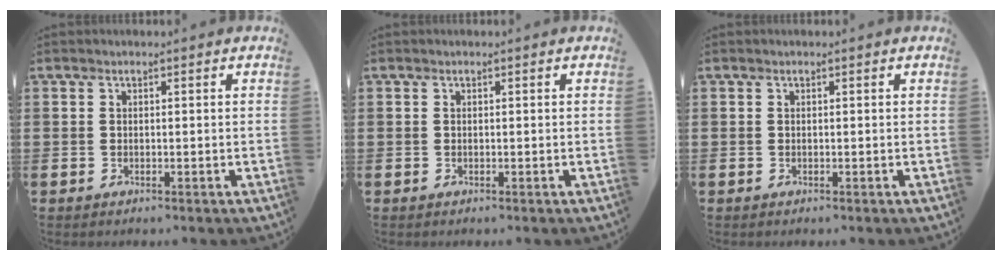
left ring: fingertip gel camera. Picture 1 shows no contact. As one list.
[{"total": 0.0}, {"total": 0.0}]